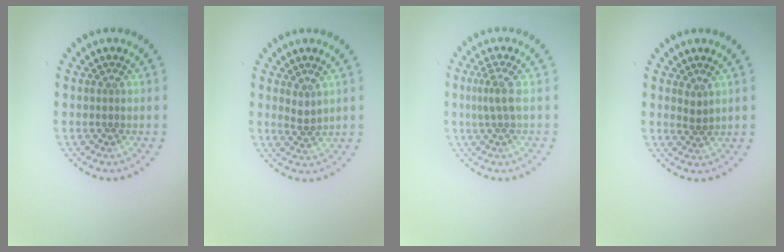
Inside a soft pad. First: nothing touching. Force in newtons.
{"total": 1.2, "press": 0.9, "slide": 0.8}
{"total": 1.7, "press": 1.4, "slide": 0.9}
{"total": 1.0, "press": 0.8, "slide": 0.6}